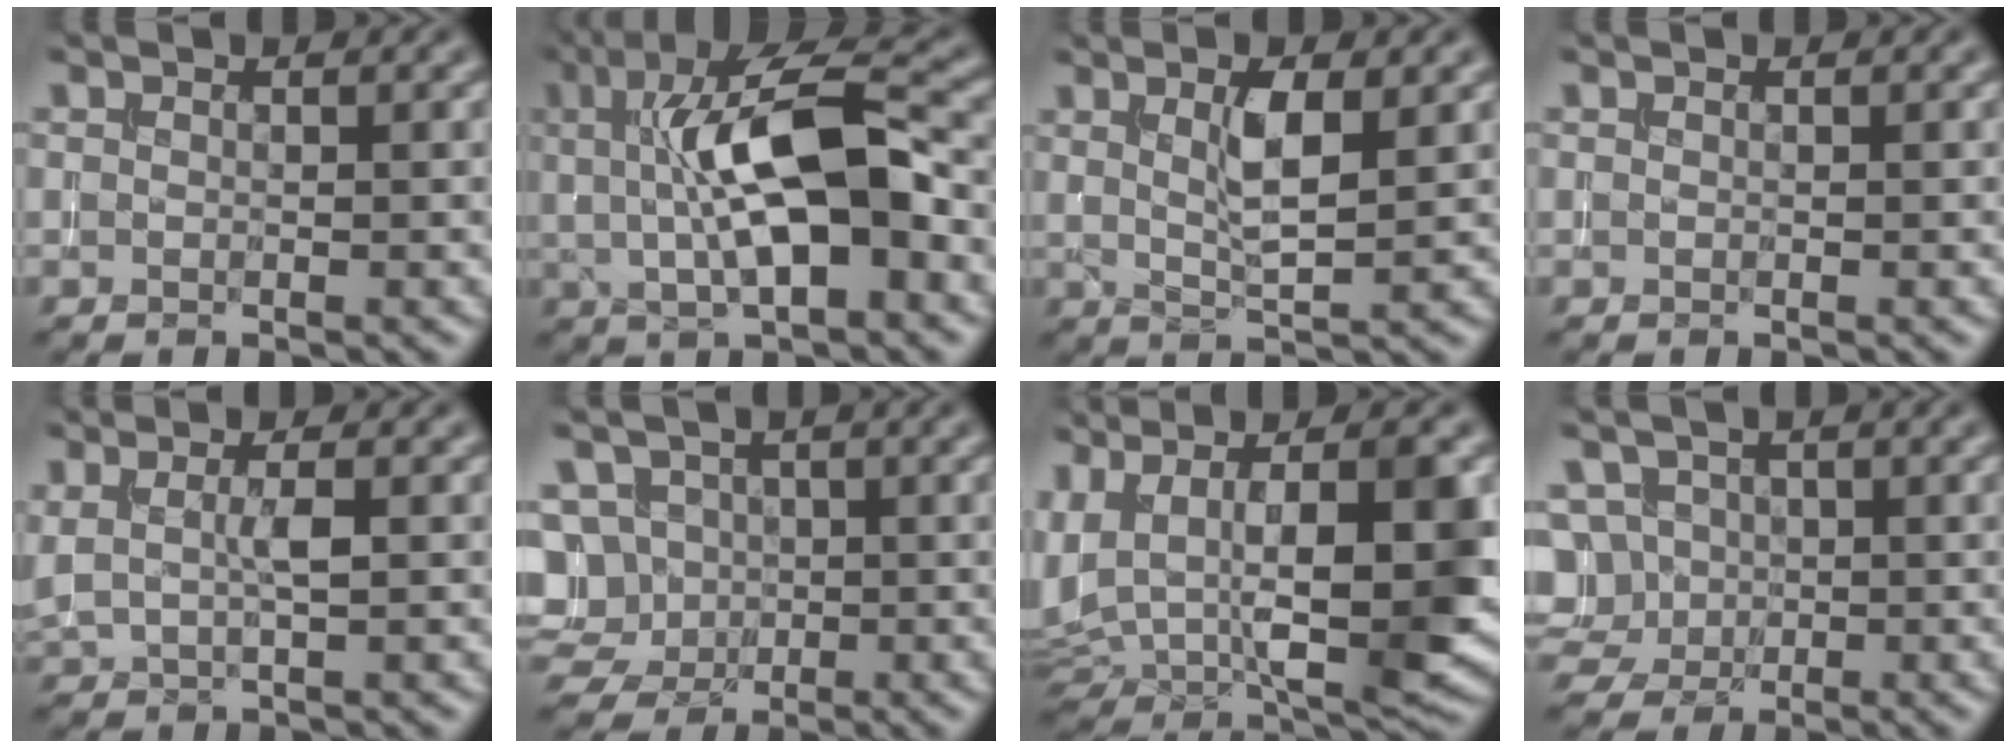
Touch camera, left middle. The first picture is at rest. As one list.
[{"total": 10.1, "force": [0.9, 3.4, 9.4], "torque": [-0.150, 0.015, 0.010]}, {"total": 3.6, "force": [1.2, 0.9, 3.3], "torque": [-0.058, -0.001, 0.022]}, {"total": 0.0}, {"total": 1.9, "force": [0.6, 0.5, 1.8], "torque": [-0.033, 0.002, 0.014]}, {"total": 9.2, "force": [1.2, 8.2, 4.1], "torque": [-0.081, 0.030, -0.011]}, {"total": 11.3, "force": [1.8, 5.1, 10.0], "torque": [-0.184, -0.012, 0.039]}, {"total": 6.5, "force": [1.0, 5.8, 2.7], "torque": [-0.059, 0.034, 0.002]}]